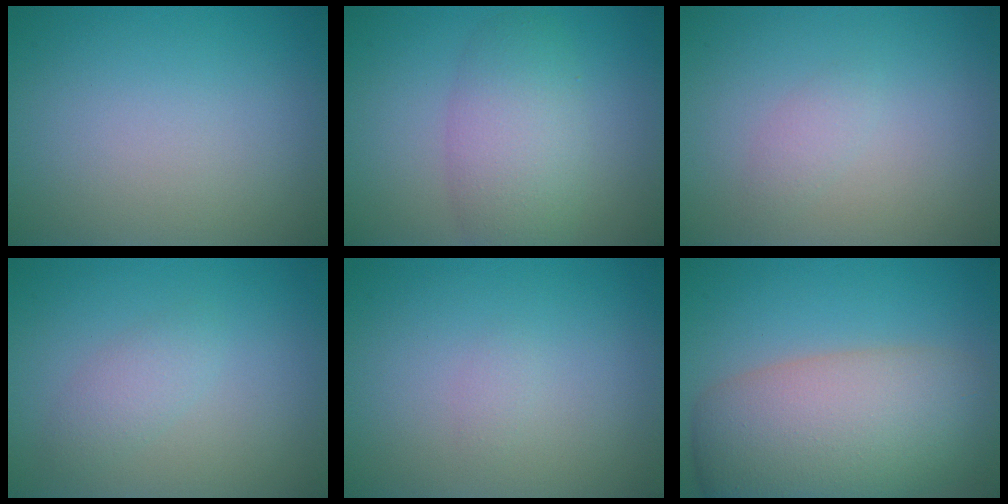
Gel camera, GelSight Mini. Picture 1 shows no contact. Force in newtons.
{"total": 5.0, "press": 5.0, "slide": 0.1}
{"total": 1.0, "press": 1.0, "slide": 0.0}
{"total": 1.7, "press": 1.7, "slide": 0.1}
{"total": 0.6, "press": 0.6, "slide": 0.1}
{"total": 10.6, "press": 10.5, "slide": 0.6}